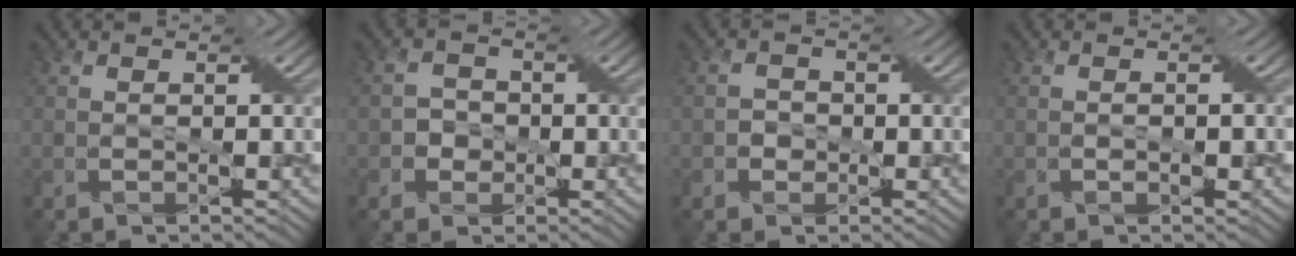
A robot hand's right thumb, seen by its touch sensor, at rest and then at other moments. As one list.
[{"total": 2.8, "force": [-0.7, 2.6, 0.7], "torque": [-0.008, 0.001, -0.021]}, {"total": 1.9, "force": [-0.5, 1.8, 0.4], "torque": [0.000, 0.002, -0.015]}, {"total": 1.4, "force": [-0.4, 0.5, 1.3], "torque": [-0.021, 0.002, -0.005]}]